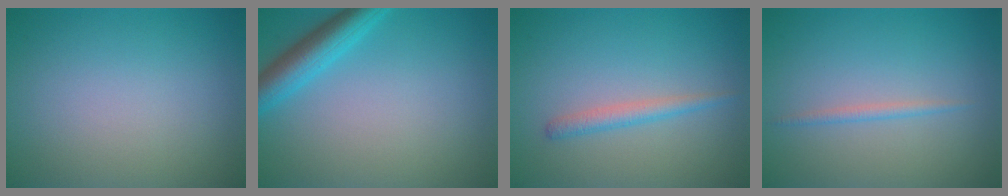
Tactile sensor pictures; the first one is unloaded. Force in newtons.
{"total": 4.1, "press": 4.1, "slide": 0.2}
{"total": 1.7, "press": 1.7, "slide": 0.0}
{"total": 0.9, "press": 0.9, "slide": 0.0}